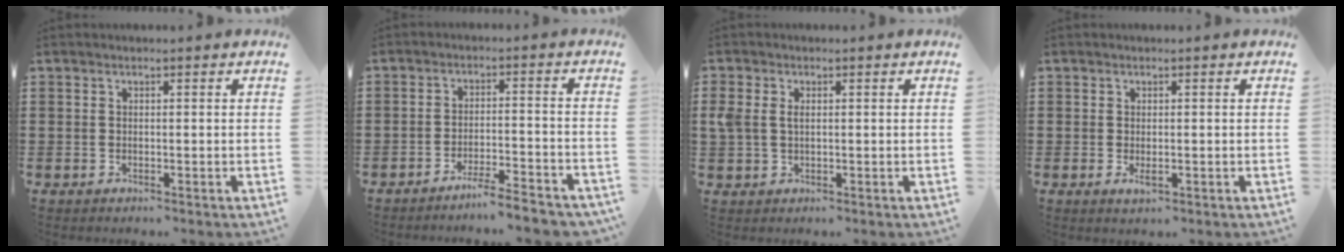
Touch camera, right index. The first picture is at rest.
{"total": 4.7, "force": [-4.3, -0.3, 1.9], "torque": [-0.031, -0.010, -0.081]}
{"total": 2.4, "force": [0.5, 1.6, 1.7], "torque": [-0.044, 0.006, 0.006]}
{"total": 1.4, "force": [-0.2, 0.5, 1.3], "torque": [-0.024, -0.002, -0.003]}